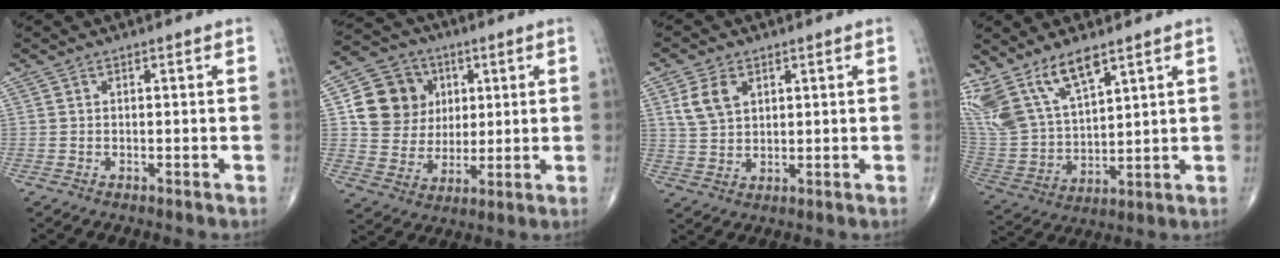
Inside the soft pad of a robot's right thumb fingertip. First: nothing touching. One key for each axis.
{"total": 13.6, "fx": 3.5, "fy": 12.2, "fz": 4.8, "tx": -0.051, "ty": 0.002, "tz": 0.065}
{"total": 6.3, "fx": 2.6, "fy": 4.3, "fz": 3.9, "tx": -0.066, "ty": -0.004, "tz": 0.056}
{"total": 16.4, "fx": 10.8, "fy": 6.6, "fz": 10.3, "tx": -0.204, "ty": -0.042, "tz": 0.232}